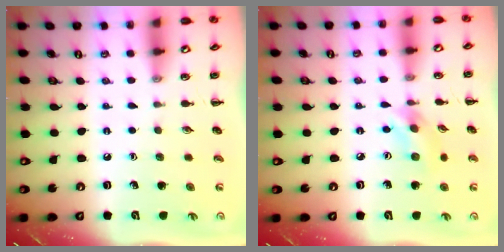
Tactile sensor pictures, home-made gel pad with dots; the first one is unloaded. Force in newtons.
{"total": 4.7, "press": 4.7, "slide": 0.5}